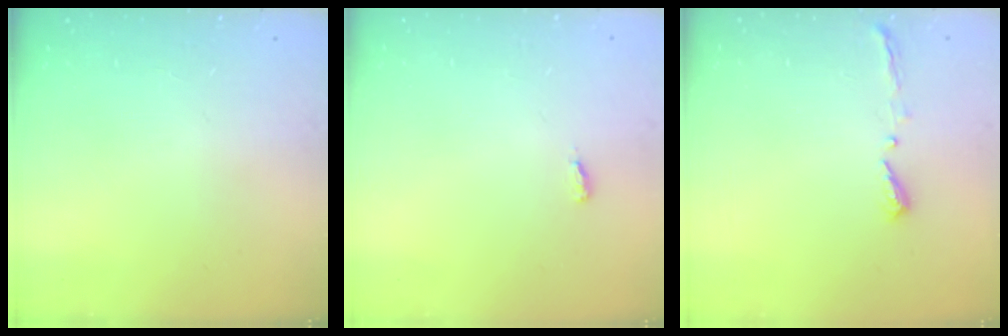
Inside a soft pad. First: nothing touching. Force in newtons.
{"total": 2.6, "press": 2.4, "slide": 1.0}
{"total": 4.4, "press": 4.3, "slide": 0.6}